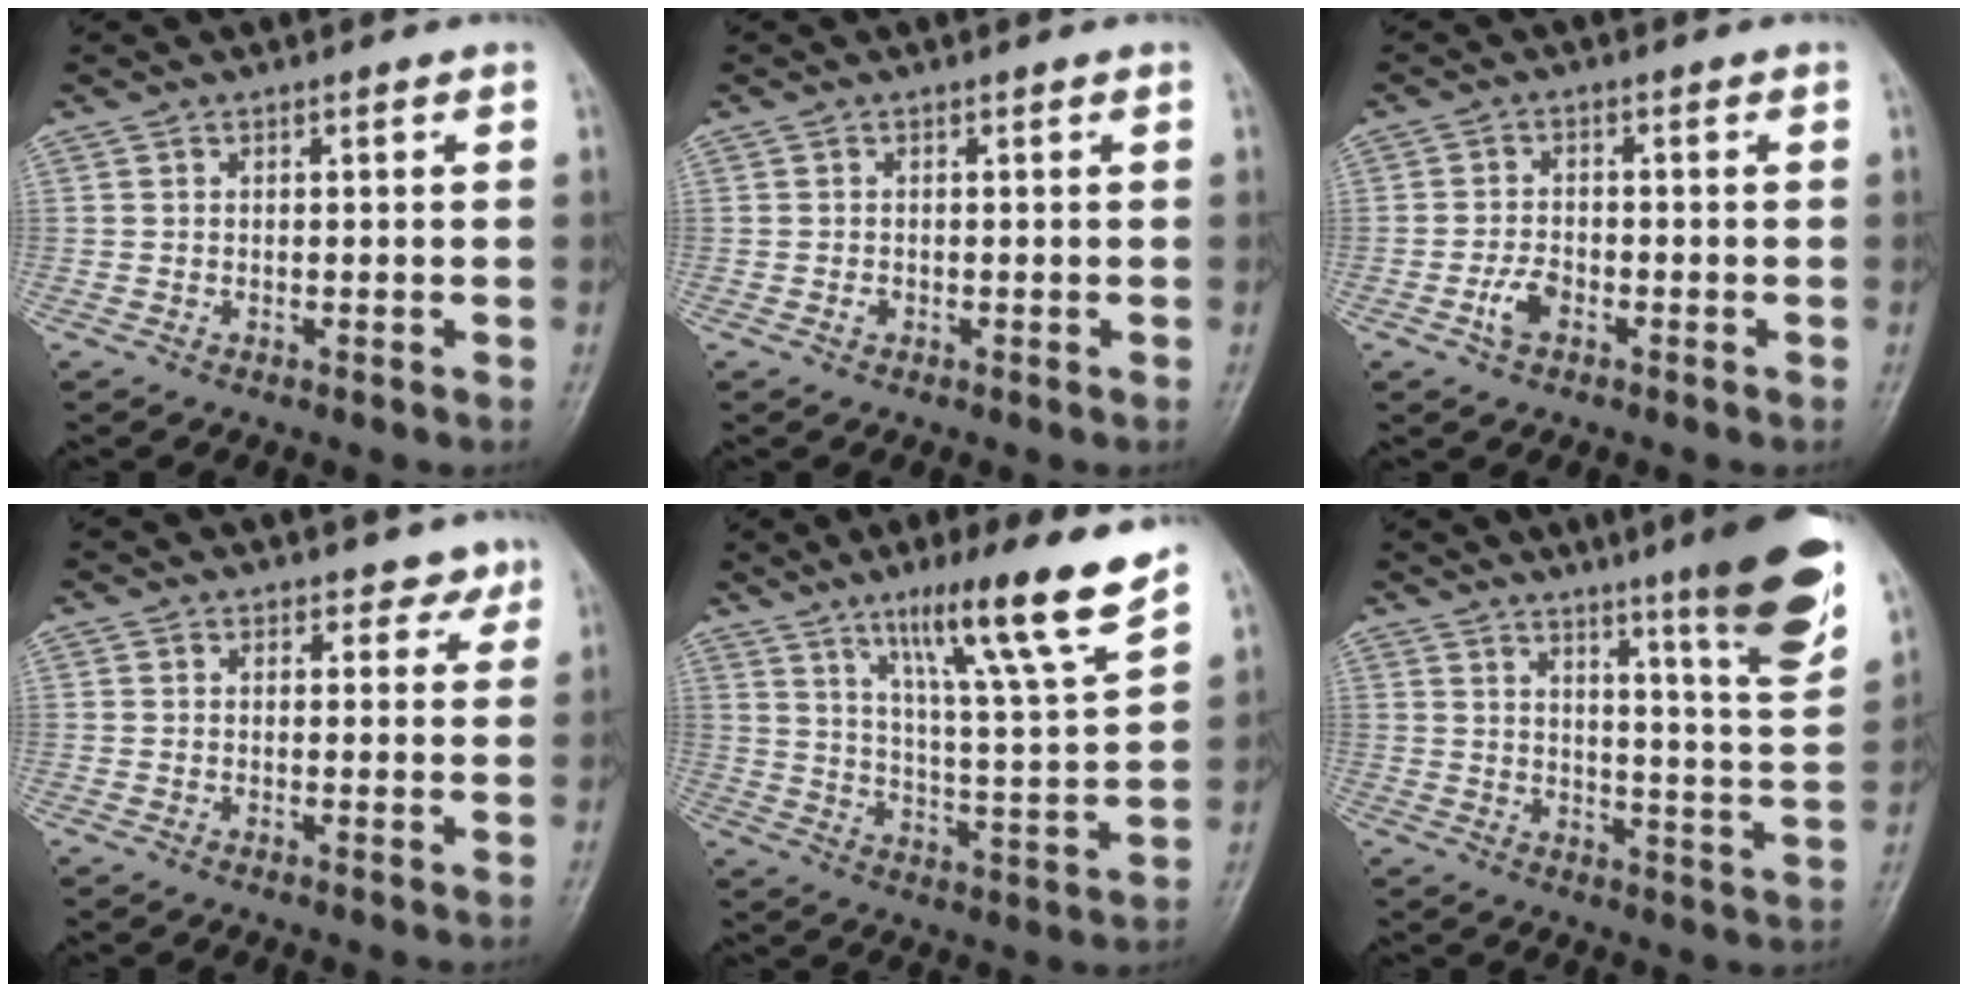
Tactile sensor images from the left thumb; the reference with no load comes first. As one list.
[{"total": 0.7, "force": [-0.2, 0.6, 0.4], "torque": [-0.004, 0.001, -0.004]}, {"total": 3.7, "force": [-1.7, 2.2, 2.4], "torque": [-0.046, 0.010, -0.034]}, {"total": 2.6, "force": [2.0, 1.6, 0.2], "torque": [0.019, -0.013, 0.015]}, {"total": 16.3, "force": [11.1, 0.0, 12.0], "torque": [-0.178, -0.063, 0.177]}, {"total": 18.1, "force": [11.5, 1.4, 13.9], "torque": [-0.173, -0.064, 0.156]}]